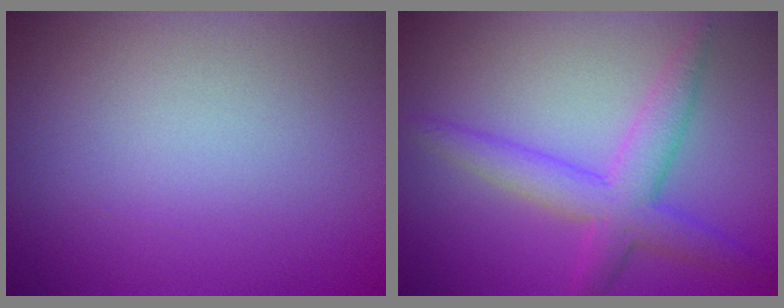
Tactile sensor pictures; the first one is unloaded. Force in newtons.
{"total": 4.5, "press": 4.5, "slide": 0.2}